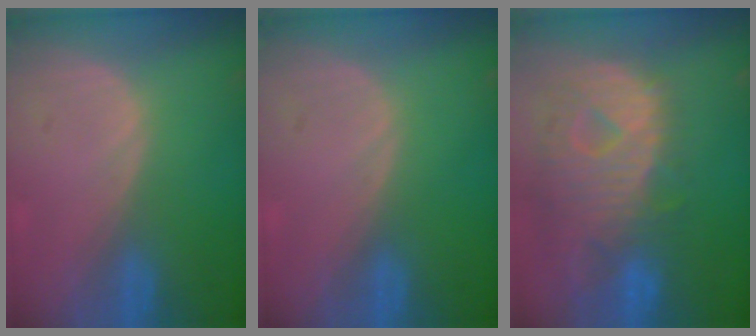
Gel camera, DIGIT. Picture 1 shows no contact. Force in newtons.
{"total": 0.0}
{"total": 12.6, "press": 10.9, "slide": 6.4}